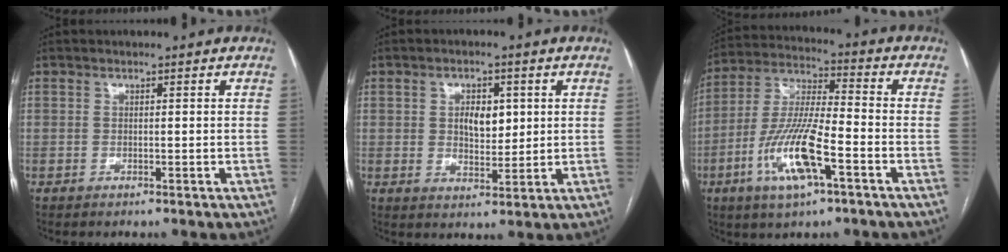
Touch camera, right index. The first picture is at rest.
{"total": 5.0, "force": [1.1, 2.9, 3.9], "torque": [-0.059, 0.001, 0.023]}
{"total": 13.9, "force": [-5.6, 2.8, 12.5], "torque": [-0.258, -0.005, -0.101]}